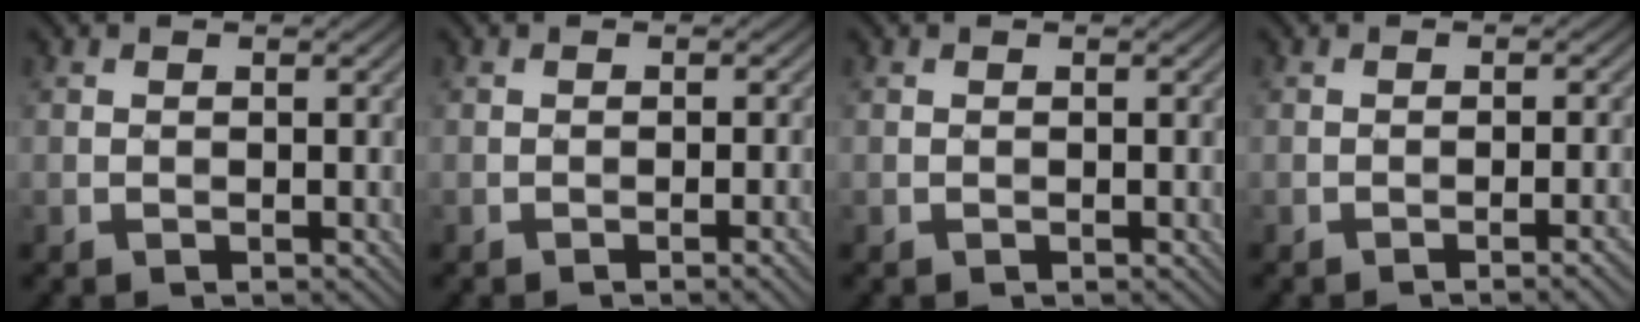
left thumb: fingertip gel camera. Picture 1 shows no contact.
{"total": 2.1, "force": [-0.8, 0.3, 1.9], "torque": [-0.024, 0.005, -0.015]}
{"total": 0.0}
{"total": 2.7, "force": [-1.2, 0.5, 2.3], "torque": [-0.028, 0.011, -0.023]}